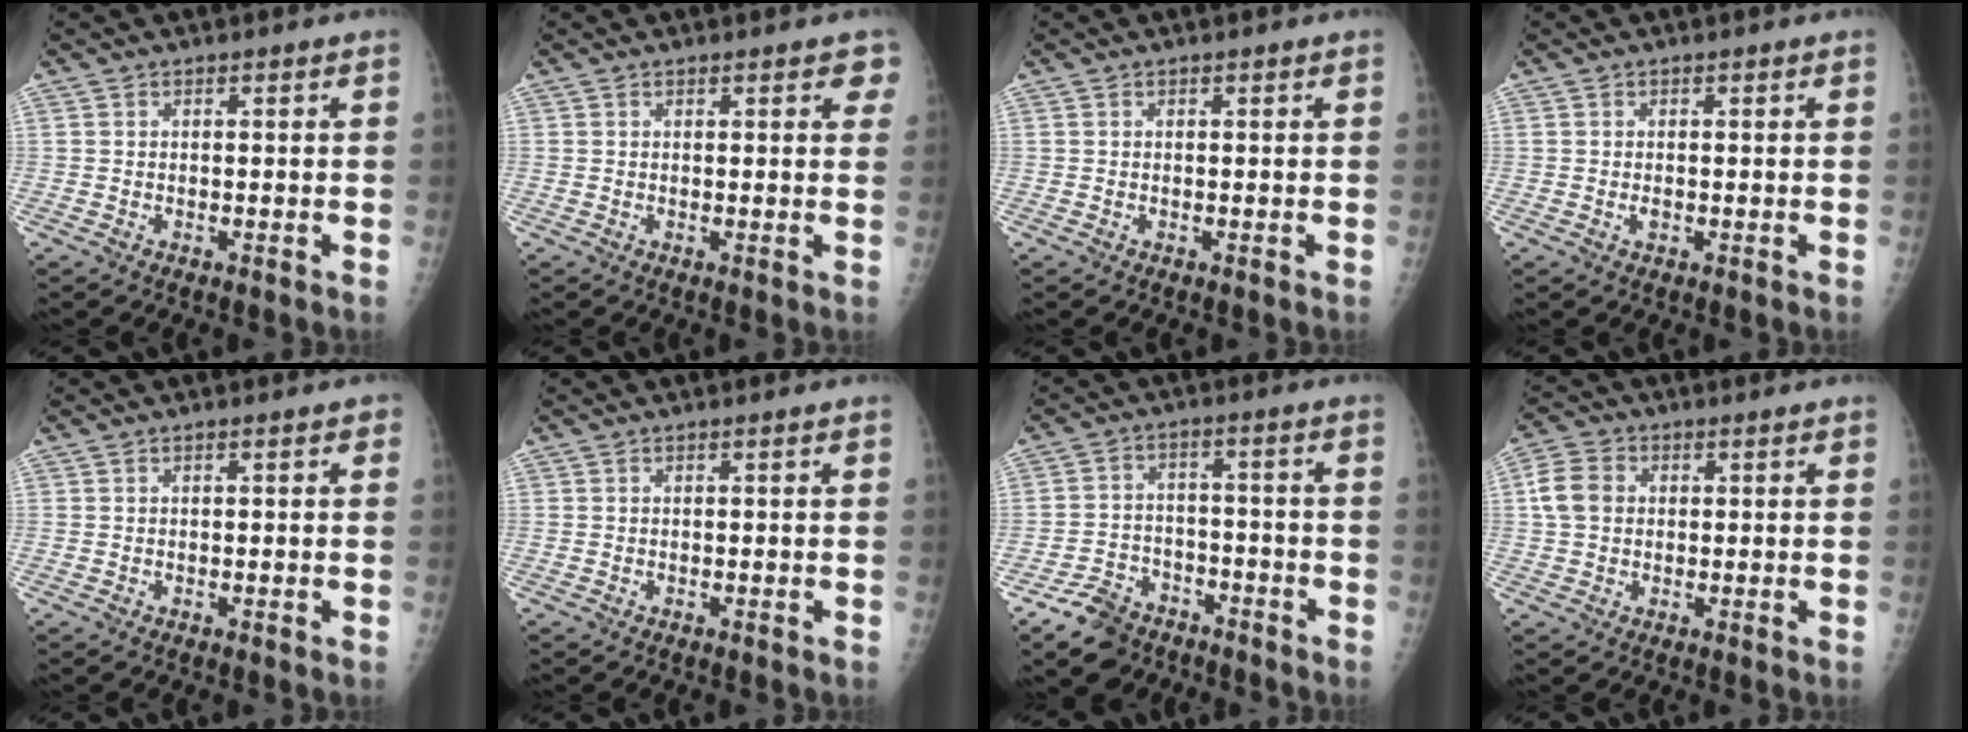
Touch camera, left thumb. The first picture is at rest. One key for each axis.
{"total": 2.6, "fx": 1.8, "fy": 1.2, "fz": 1.5, "tx": 0.008, "ty": -0.005, "tz": 0.017}
{"total": 0.0}
{"total": 0.7, "fx": 0.0, "fy": 0.5, "fz": 0.5, "tx": -0.005, "ty": -0.001, "tz": 0.000}
{"total": 0.7, "fx": 0.2, "fy": 0.4, "fz": 0.5, "tx": -0.001, "ty": 0.003, "tz": 0.000}
{"total": 0.0}
{"total": 9.0, "fx": -6.6, "fy": 5.5, "fz": 2.6, "tx": -0.034, "ty": 0.041, "tz": -0.112}
{"total": 5.9, "fx": 0.7, "fy": 4.8, "fz": 3.4, "tx": -0.063, "ty": 0.009, "tz": 0.009}